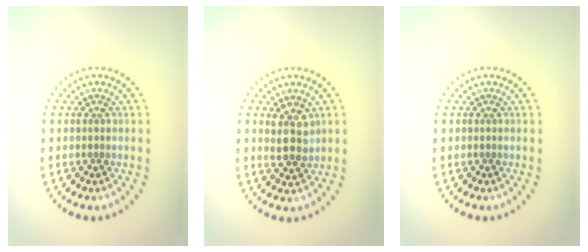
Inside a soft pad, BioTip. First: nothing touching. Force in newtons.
{"total": 2.6, "press": 2.4, "slide": 1.0}
{"total": 0.0}